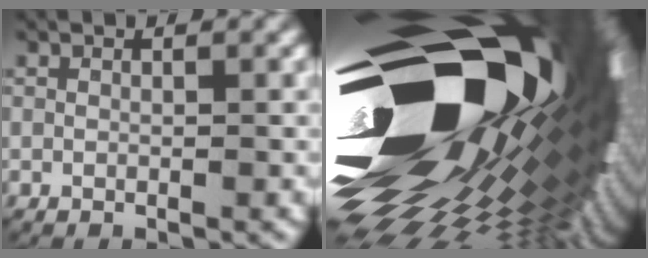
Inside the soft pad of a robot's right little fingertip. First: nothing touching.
{"total": 49.9, "force": [-2.3, 27.3, 41.7], "torque": [-0.566, -0.020, -0.040]}